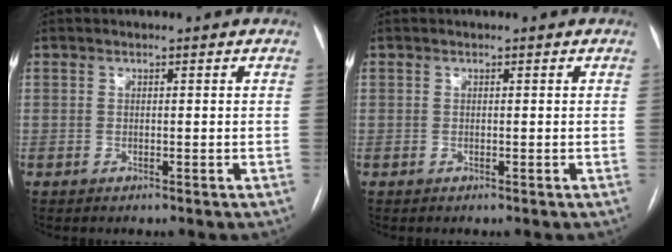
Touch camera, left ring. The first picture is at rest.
{"total": 0.0}